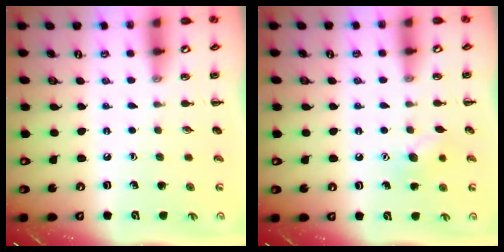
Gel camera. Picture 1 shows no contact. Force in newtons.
{"total": 7.0, "press": 6.8, "slide": 1.7}